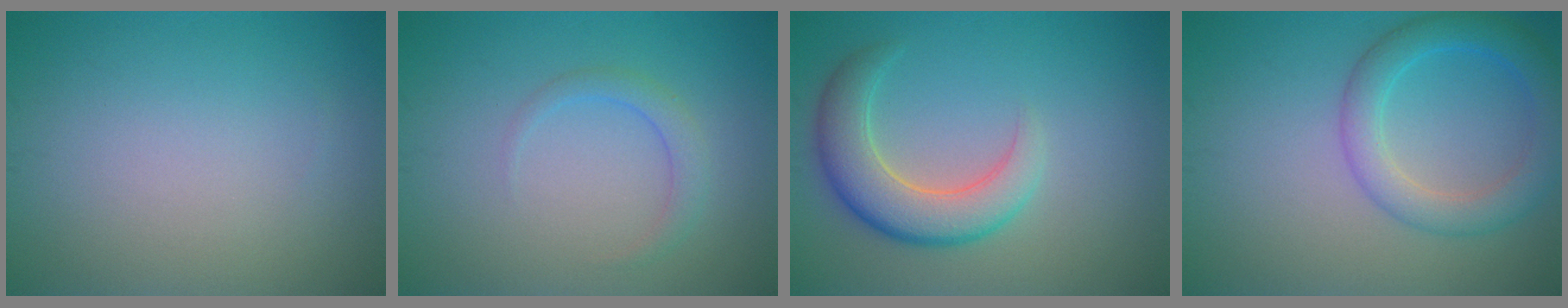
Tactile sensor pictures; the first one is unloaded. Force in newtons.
{"total": 1.7, "press": 1.7, "slide": 0.1}
{"total": 5.5, "press": 5.5, "slide": 0.5}
{"total": 4.5, "press": 4.5, "slide": 0.4}